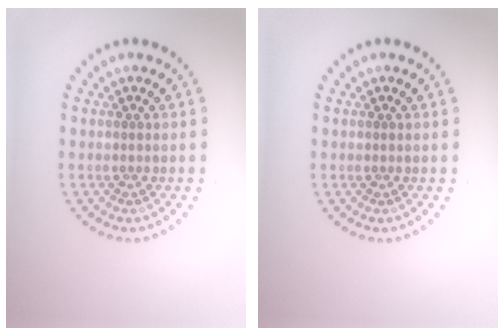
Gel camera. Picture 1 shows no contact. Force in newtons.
{"total": 0.0}